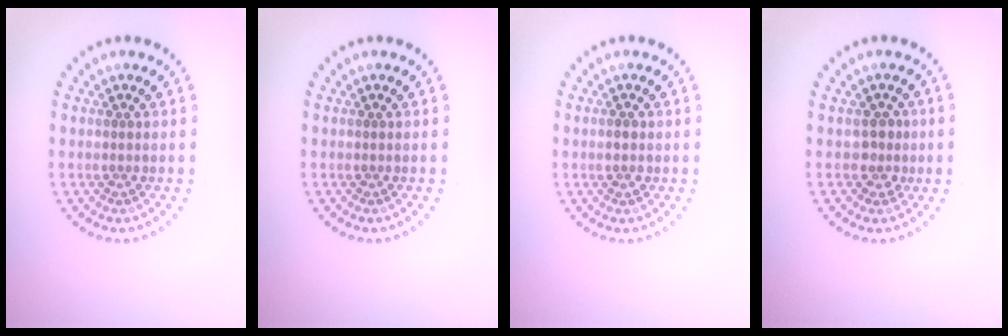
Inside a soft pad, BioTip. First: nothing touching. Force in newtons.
{"total": 0.0}
{"total": 1.5, "press": 1.5, "slide": 0.2}
{"total": 1.6, "press": 1.2, "slide": 1.0}